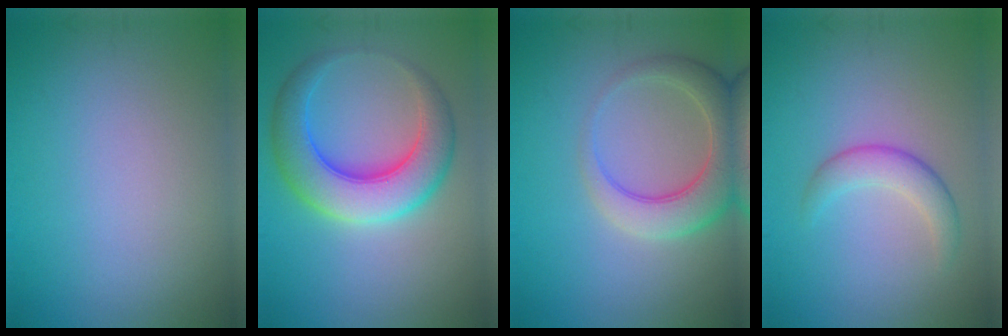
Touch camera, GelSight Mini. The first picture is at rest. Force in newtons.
{"total": 7.5, "press": 7.5, "slide": 0.2}
{"total": 5.5, "press": 5.5, "slide": 0.5}
{"total": 2.7, "press": 2.7, "slide": 0.1}